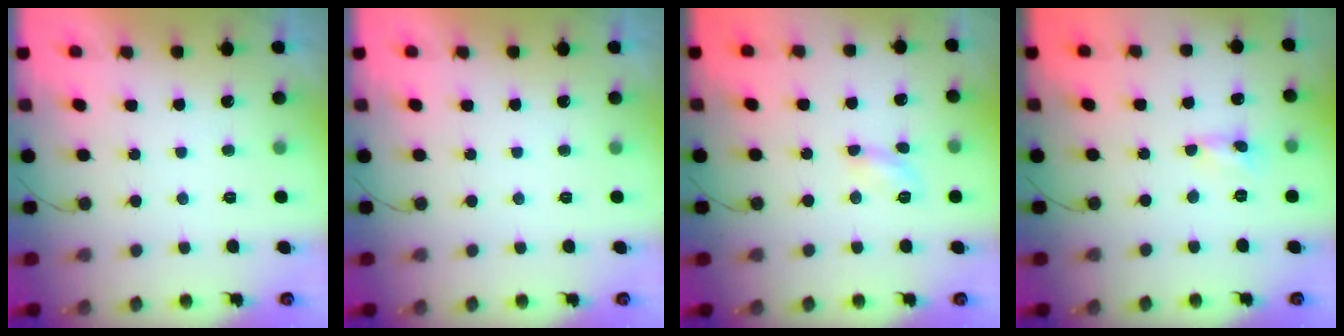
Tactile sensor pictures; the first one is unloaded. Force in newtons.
{"total": 0.0}
{"total": 5.0, "press": 5.0, "slide": 0.5}
{"total": 0.0}